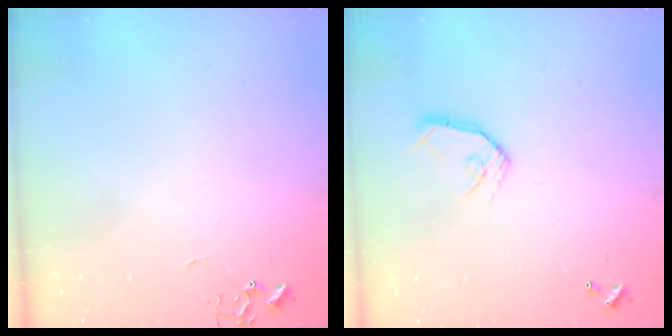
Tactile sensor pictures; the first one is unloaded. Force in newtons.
{"total": 8.8, "press": 8.8, "slide": 0.6}